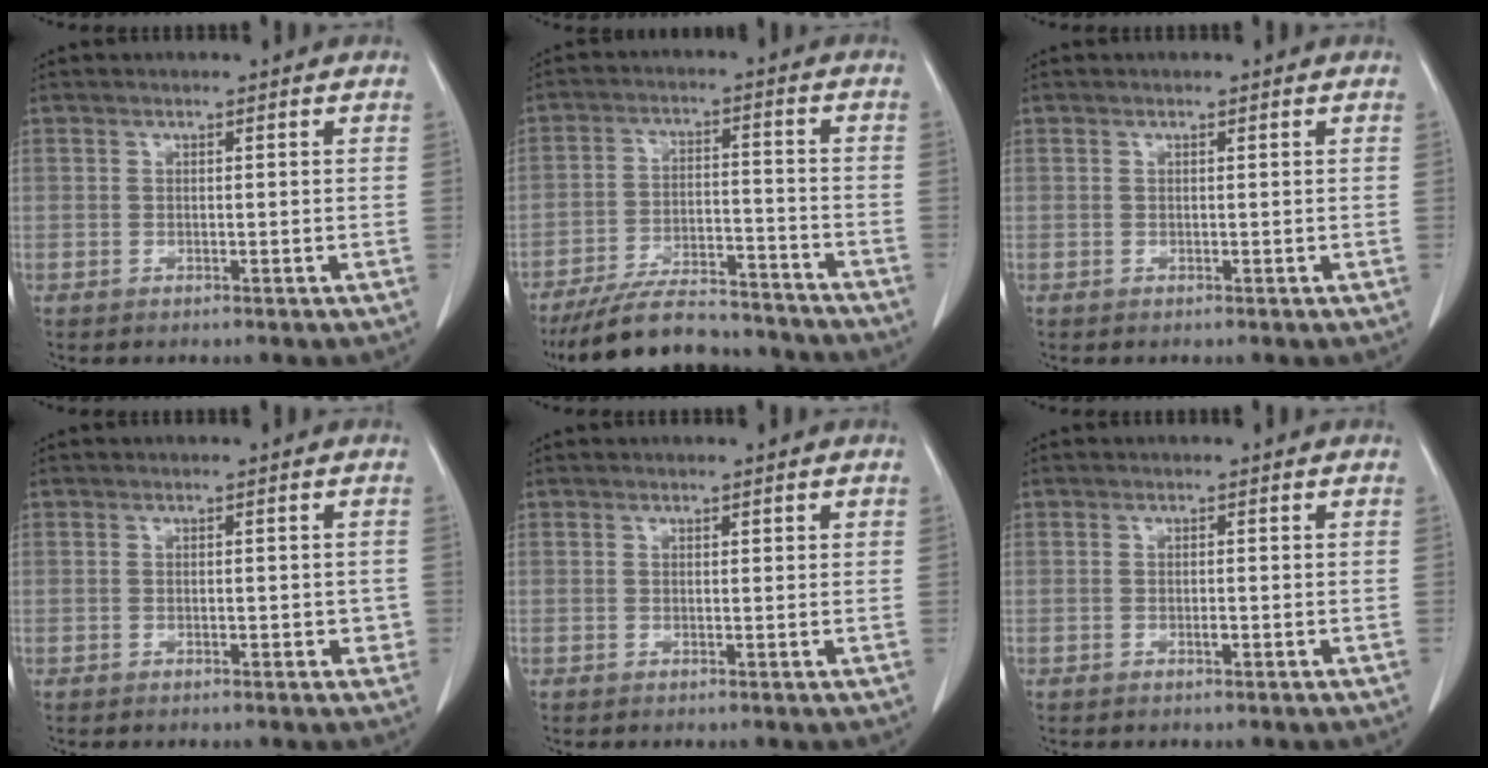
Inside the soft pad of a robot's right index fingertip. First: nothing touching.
{"total": 15.8, "force": [-14.4, 3.7, 5.4], "torque": [-0.094, 0.008, -0.220]}
{"total": 0.0}
{"total": 2.0, "force": [-0.5, 1.0, 1.6], "torque": [-0.015, 0.003, -0.005]}
{"total": 0.8, "force": [0.5, 0.3, 0.5], "torque": [-0.007, 0.000, 0.006]}
{"total": 0.8, "force": [-0.3, 0.1, 0.7], "torque": [-0.014, 0.000, -0.005]}